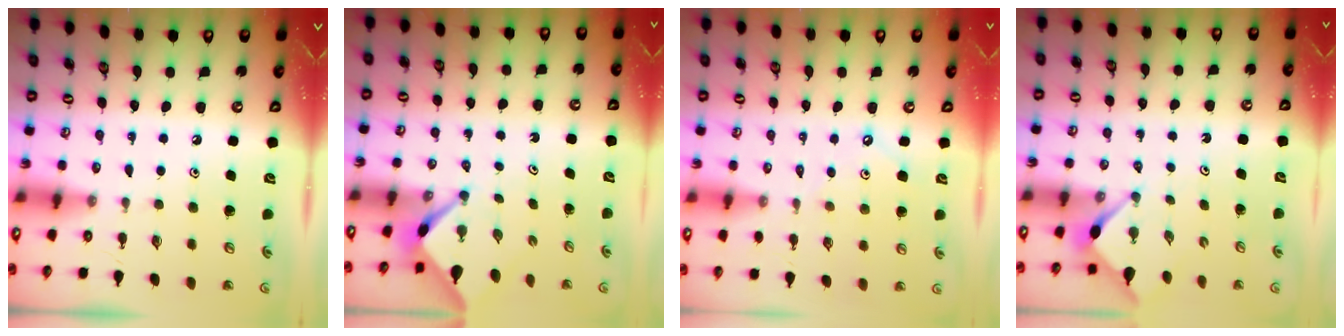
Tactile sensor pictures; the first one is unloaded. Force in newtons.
{"total": 2.5, "press": 2.5, "slide": 0.3}
{"total": 2.8, "press": 2.8, "slide": 0.5}
{"total": 2.9, "press": 2.9, "slide": 0.3}